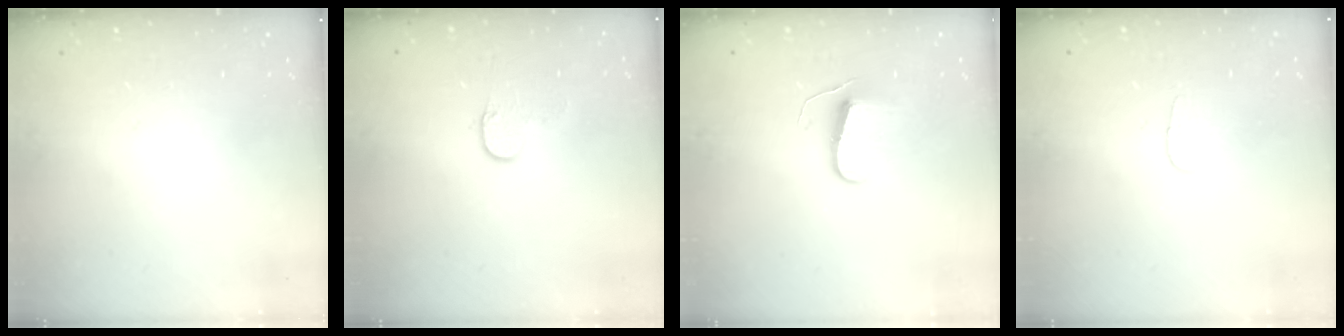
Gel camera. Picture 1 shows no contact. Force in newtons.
{"total": 5.1, "press": 5.1, "slide": 0.5}
{"total": 7.5, "press": 7.4, "slide": 0.6}
{"total": 2.8, "press": 2.8, "slide": 0.3}